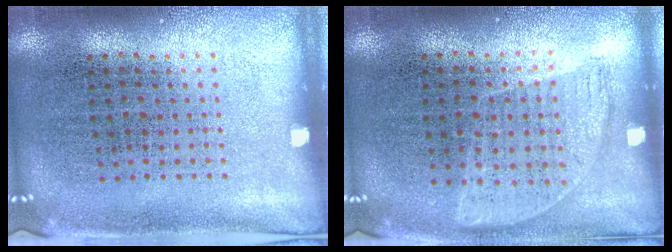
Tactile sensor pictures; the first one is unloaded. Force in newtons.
{"total": 0.9, "press": 0.8, "slide": 0.5}